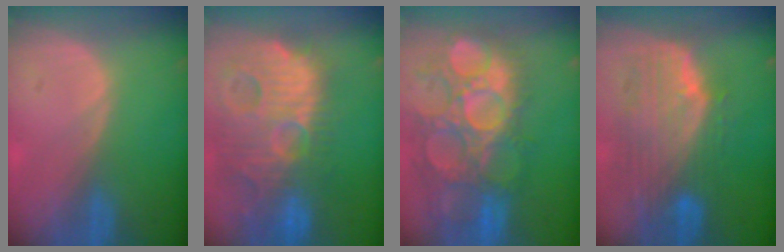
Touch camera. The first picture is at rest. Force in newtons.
{"total": 14.8, "press": 12.8, "slide": 7.5}
{"total": 14.2, "press": 12.7, "slide": 6.4}
{"total": 9.9, "press": 8.8, "slide": 4.5}